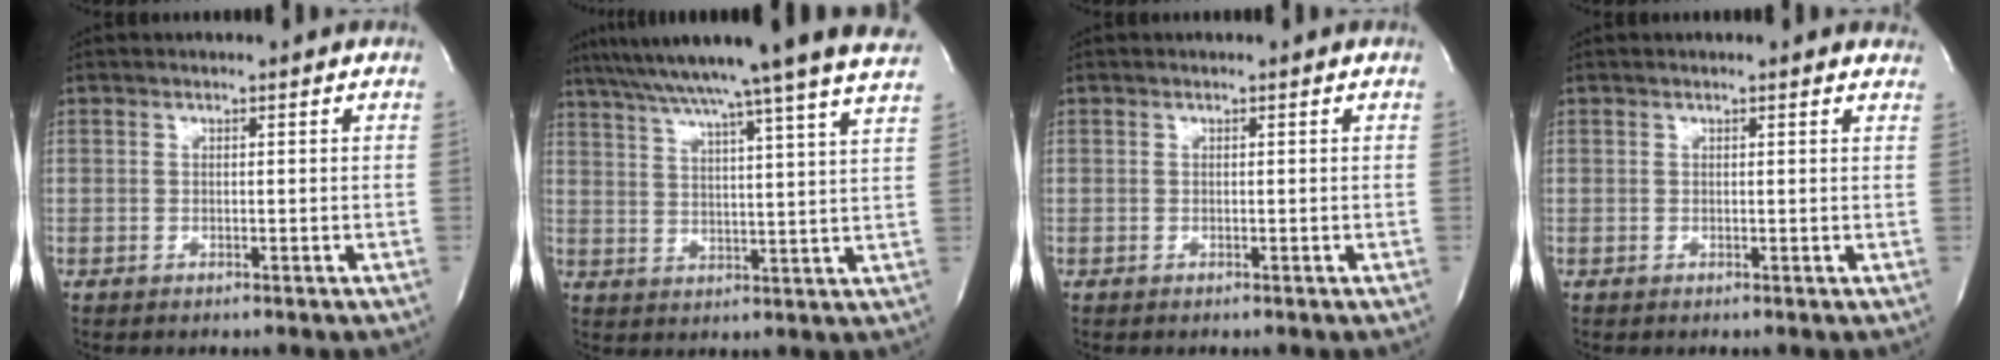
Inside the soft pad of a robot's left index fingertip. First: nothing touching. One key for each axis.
{"total": 24.3, "fx": 20.8, "fy": -1.7, "fz": 12.6, "tx": -0.218, "ty": -0.020, "tz": 0.279}
{"total": 0.0}
{"total": 3.4, "fx": 3.2, "fy": 0.7, "fz": 1.0, "tx": -0.014, "ty": 0.003, "tz": 0.020}